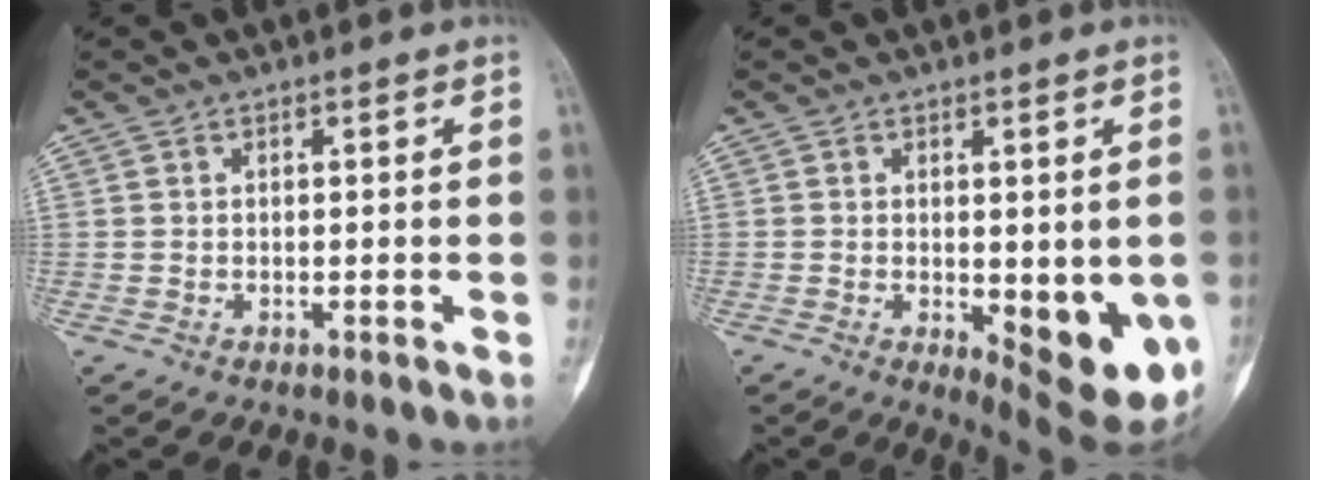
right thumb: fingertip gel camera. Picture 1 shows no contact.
{"total": 12.6, "force": [-3.0, 4.9, 11.2], "torque": [-0.119, -0.019, -0.024]}